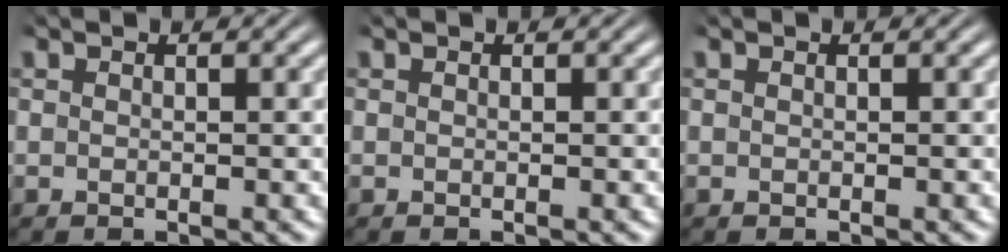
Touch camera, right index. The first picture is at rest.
{"total": 0.0}
{"total": 0.0}